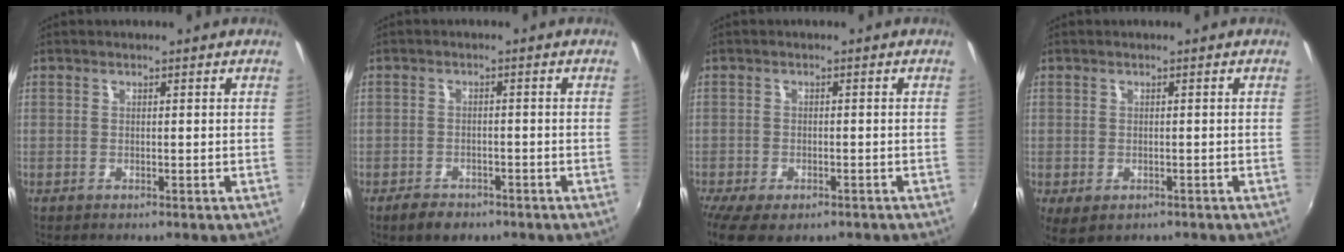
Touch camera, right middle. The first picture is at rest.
{"total": 4.0, "force": [-2.9, 2.3, 1.6], "torque": [-0.044, -0.004, -0.044]}
{"total": 8.9, "force": [-6.0, 3.9, 5.4], "torque": [-0.131, -0.041, -0.094]}
{"total": 3.7, "force": [-1.6, 2.3, 2.4], "torque": [-0.048, -0.017, -0.018]}